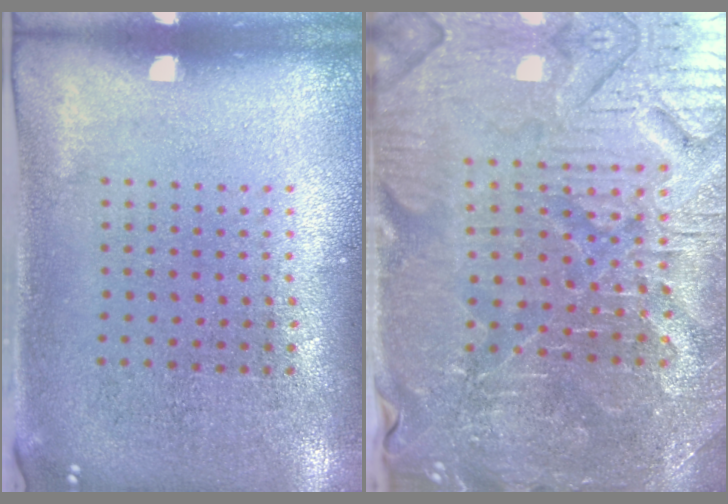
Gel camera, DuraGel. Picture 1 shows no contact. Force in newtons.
{"total": 4.5, "press": 4.4, "slide": 1.0}